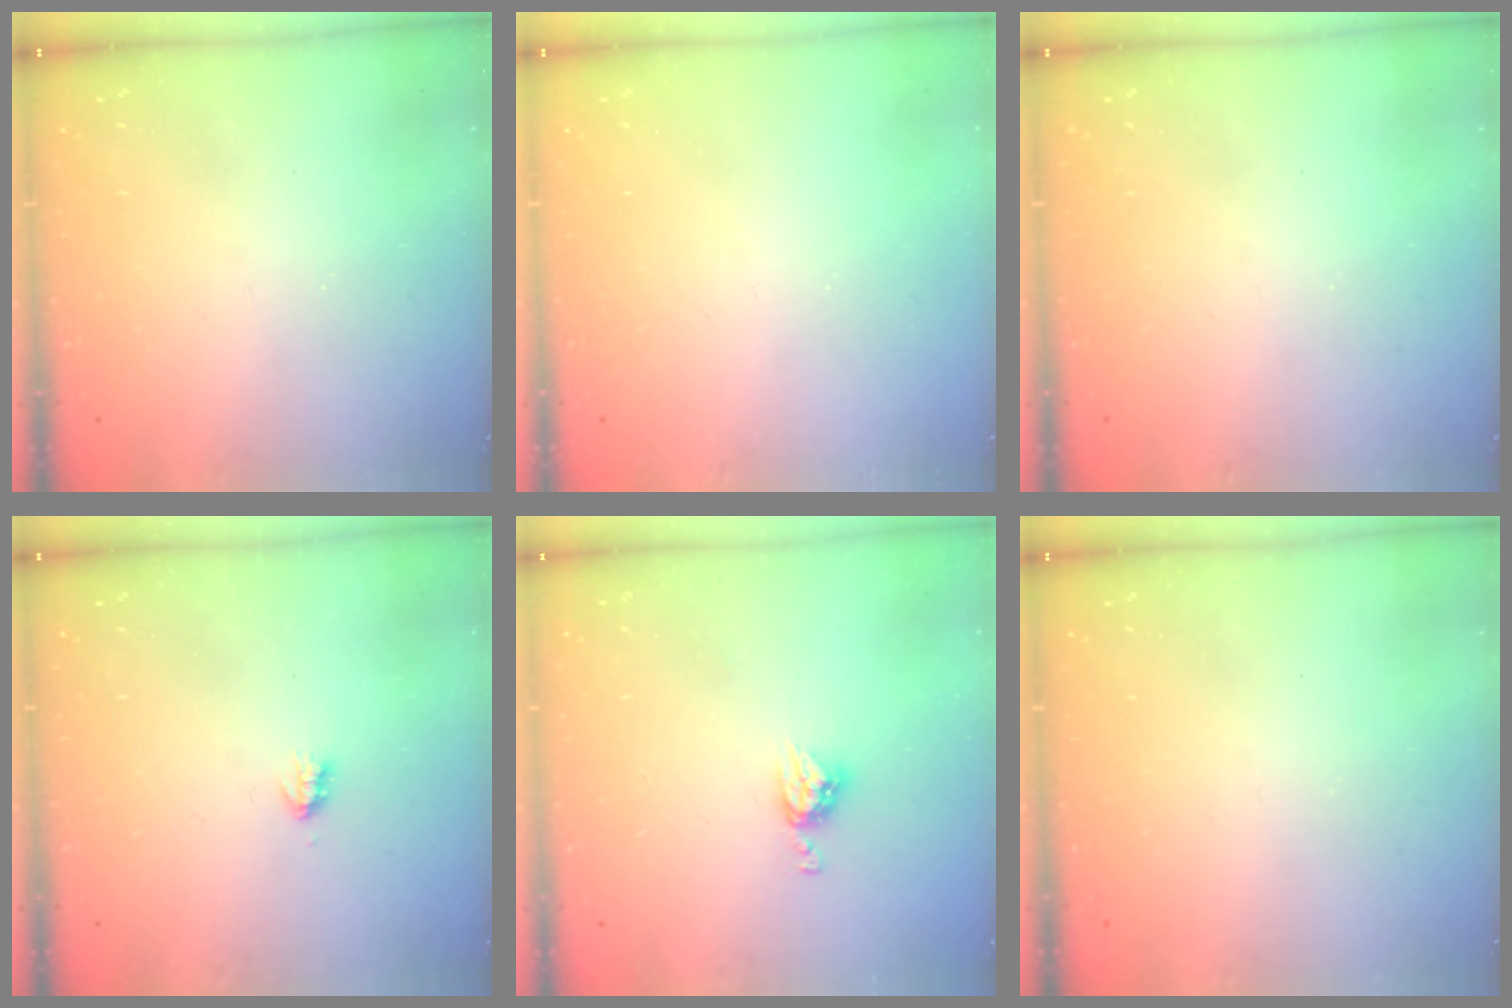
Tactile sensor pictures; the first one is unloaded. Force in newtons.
{"total": 0.0}
{"total": 0.0}
{"total": 1.9, "press": 1.8, "slide": 0.4}
{"total": 6.4, "press": 6.4, "slide": 0.4}
{"total": 0.0}